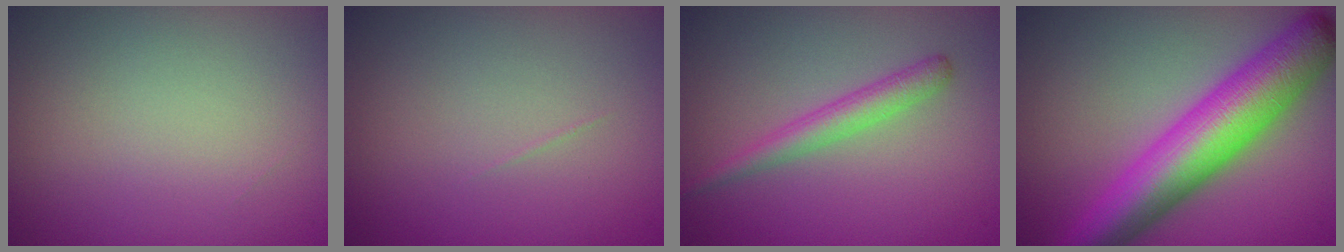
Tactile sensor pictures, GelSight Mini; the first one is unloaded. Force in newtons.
{"total": 0.0}
{"total": 2.3, "press": 2.3, "slide": 0.0}
{"total": 9.5, "press": 9.5, "slide": 0.1}